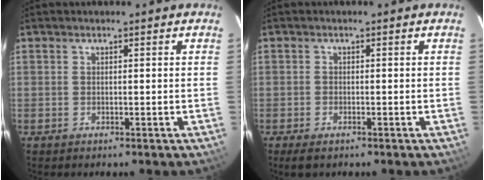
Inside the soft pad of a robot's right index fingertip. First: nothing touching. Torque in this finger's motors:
{"motor_torque": [0.03, 0.00, 0.03, 0.01]}